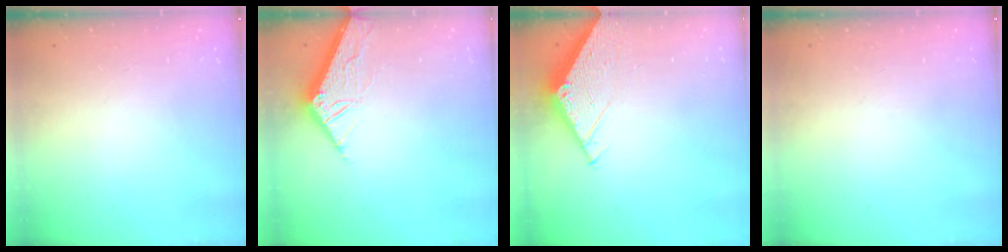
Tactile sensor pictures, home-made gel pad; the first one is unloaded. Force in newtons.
{"total": 7.0, "press": 6.9, "slide": 0.4}
{"total": 5.0, "press": 4.9, "slide": 0.5}
{"total": 0.0}